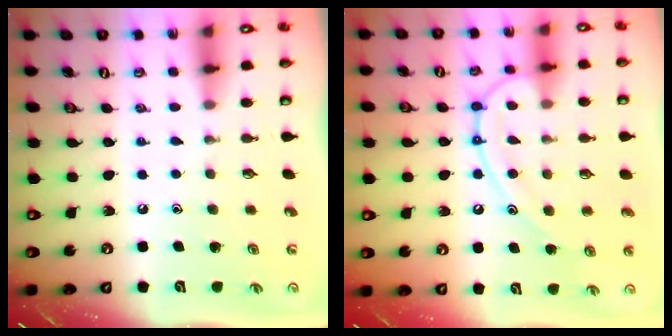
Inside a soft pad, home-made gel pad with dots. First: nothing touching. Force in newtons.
{"total": 16.0, "press": 16.0, "slide": 1.5}